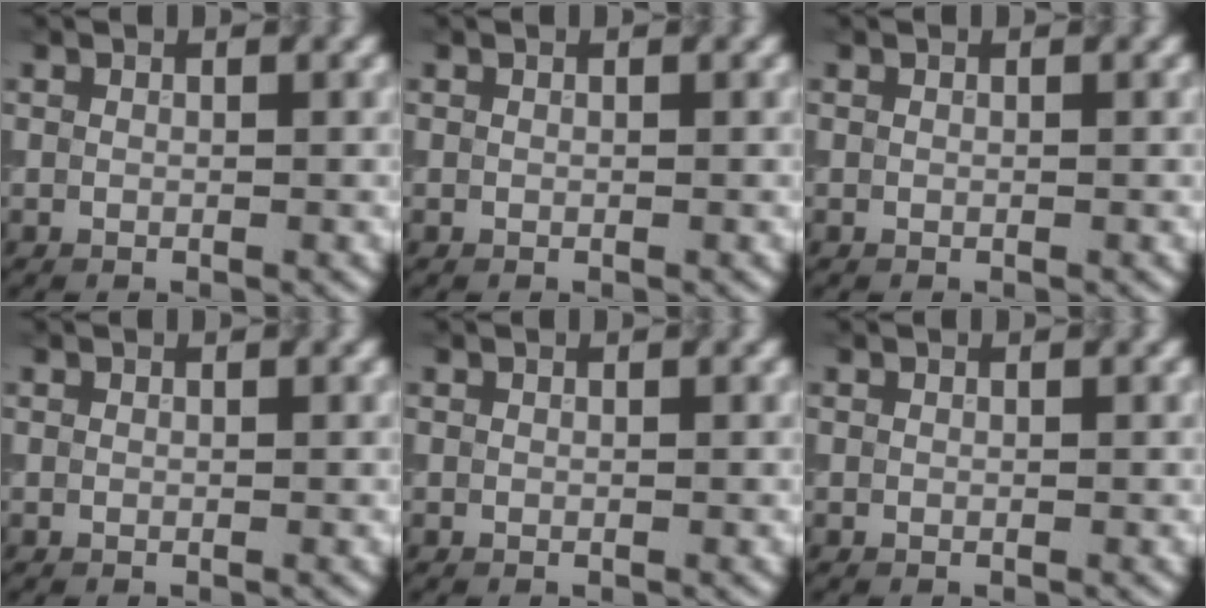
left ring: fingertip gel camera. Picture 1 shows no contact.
{"total": 0.0}
{"total": 0.0}
{"total": 0.0}
{"total": 0.0}
{"total": 0.0}